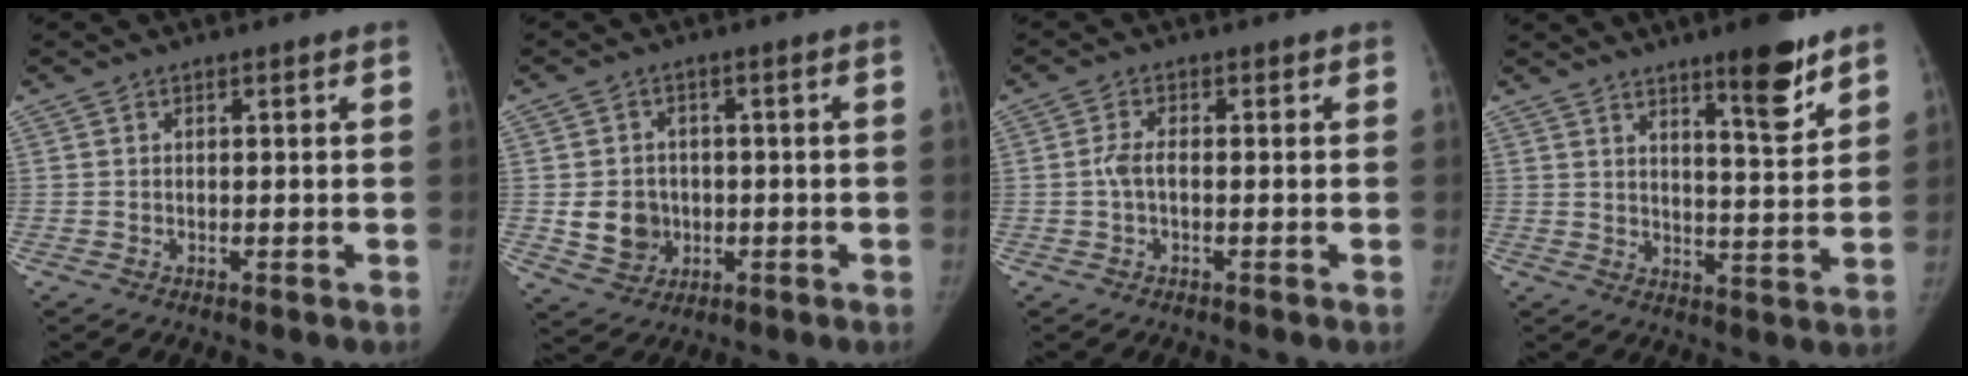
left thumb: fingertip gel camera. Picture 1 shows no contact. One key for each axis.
{"total": 6.8, "fx": -0.7, "fy": 6.1, "fz": 3.0, "tx": -0.019, "ty": 0.007, "tz": 0.000}
{"total": 2.7, "fx": -0.5, "fy": 1.2, "fz": 2.3, "tx": -0.048, "ty": 0.005, "tz": -0.015}
{"total": 9.7, "fx": 6.6, "fy": 1.7, "fz": 6.9, "tx": -0.085, "ty": -0.048, "tz": 0.098}